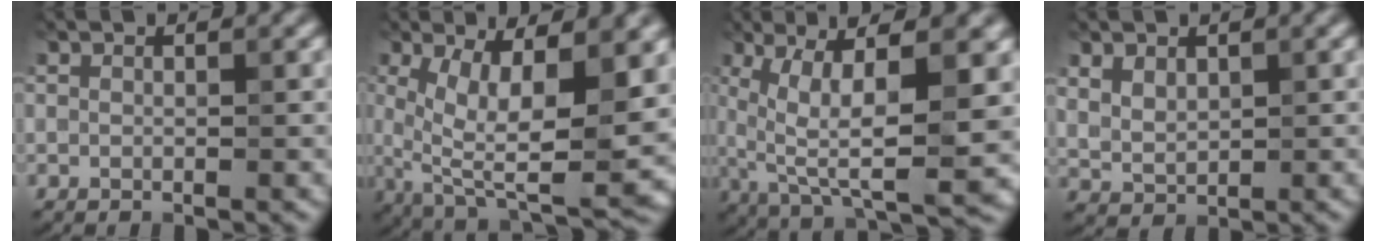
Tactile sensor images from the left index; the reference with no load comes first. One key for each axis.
{"total": 11.5, "fx": 1.3, "fy": 4.0, "fz": 10.7, "tx": -0.182, "ty": -0.021, "tz": 0.028}
{"total": 11.1, "fx": 1.9, "fy": 3.3, "fz": 10.4, "tx": -0.179, "ty": -0.004, "tz": 0.037}
{"total": 1.9, "fx": 0.9, "fy": 1.3, "fz": 1.0, "tx": -0.032, "ty": -0.007, "tz": 0.025}